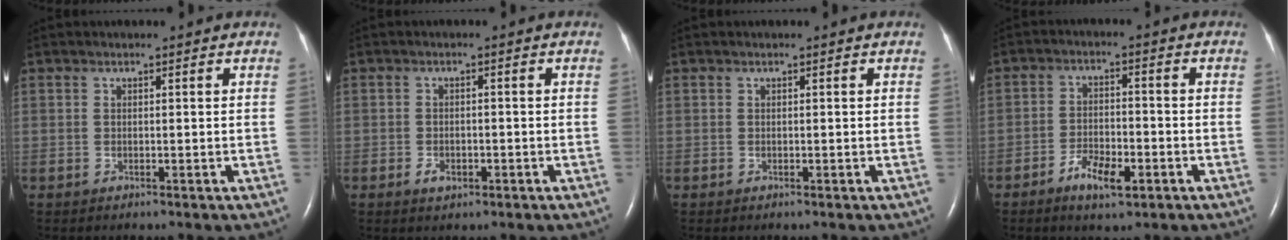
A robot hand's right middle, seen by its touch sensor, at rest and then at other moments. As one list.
[{"total": 2.1, "force": [-1.0, 1.3, 1.3], "torque": [-0.024, 0.002, -0.010]}, {"total": 0.0}, {"total": 5.6, "force": [-3.1, 1.9, 4.2], "torque": [-0.079, 0.000, -0.050]}]